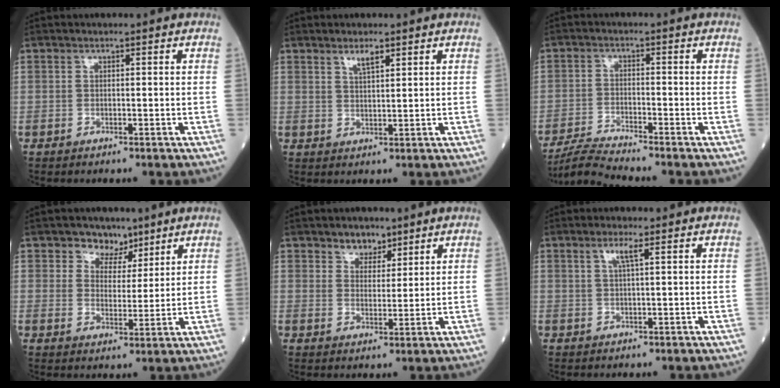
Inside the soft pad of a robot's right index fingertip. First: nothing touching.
{"total": 2.5, "force": [1.8, 0.4, 1.7], "torque": [-0.035, 0.001, 0.034]}
{"total": 4.5, "force": [-4.2, -1.6, 0.7], "torque": [-0.026, -0.019, -0.083]}
{"total": 5.1, "force": [3.6, 3.5, 0.8], "torque": [-0.007, -0.001, 0.060]}
{"total": 3.8, "force": [2.9, 2.2, 1.0], "torque": [-0.013, 0.000, 0.049]}
{"total": 2.2, "force": [1.0, -0.2, 2.0], "torque": [-0.045, 0.003, 0.020]}